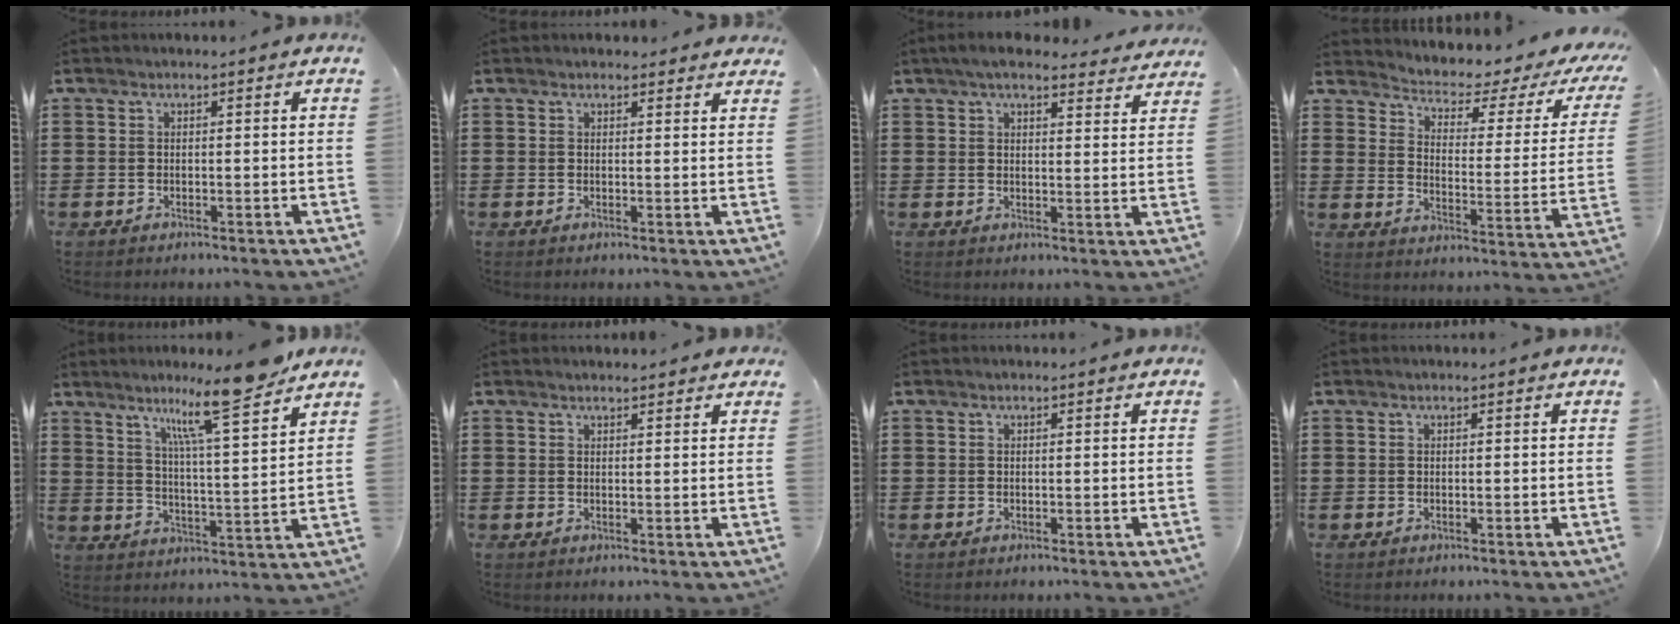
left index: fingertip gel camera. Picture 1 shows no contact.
{"total": 1.4, "force": [1.2, 0.5, 0.0], "torque": [-0.005, 0.005, 0.024]}
{"total": 5.2, "force": [4.5, 0.9, 2.4], "torque": [-0.052, -0.011, 0.081]}
{"total": 2.4, "force": [1.7, 0.8, 1.5], "torque": [-0.038, -0.025, 0.013]}
{"total": 11.1, "force": [8.6, 0.3, 7.0], "torque": [-0.128, -0.043, 0.140]}
{"total": 1.4, "force": [1.3, 0.4, 0.1], "torque": [-0.005, 0.004, 0.025]}
{"total": 0.0}
{"total": 0.0}